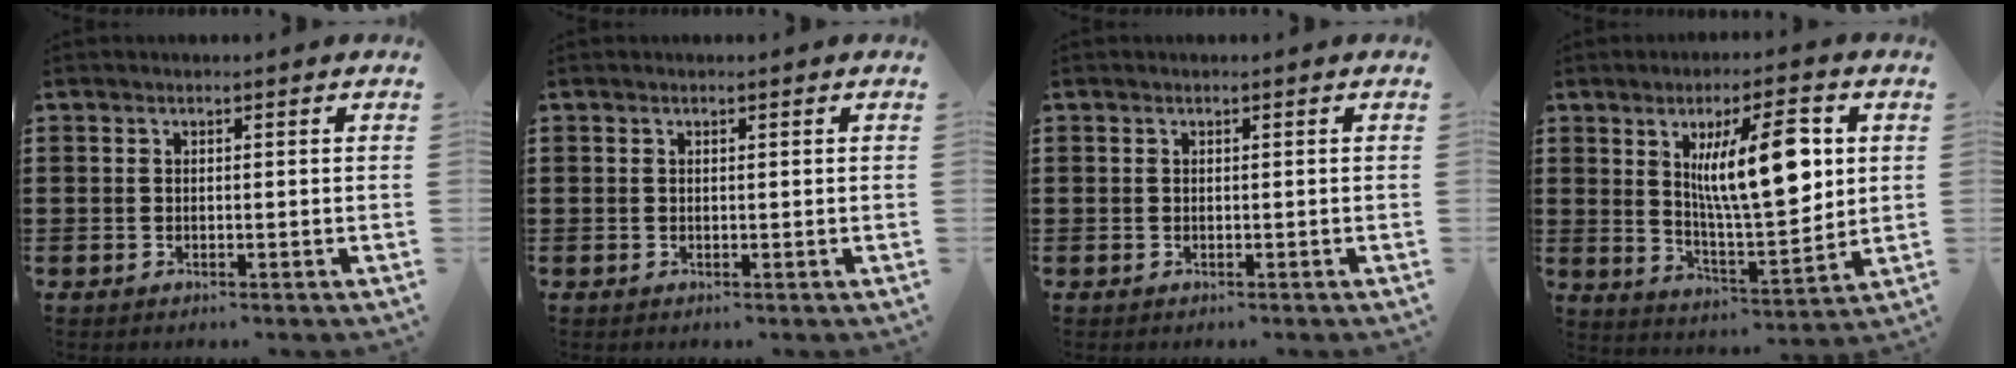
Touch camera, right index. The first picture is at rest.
{"total": 0.0}
{"total": 0.0}
{"total": 13.2, "force": [3.6, 4.1, 12.0], "torque": [-0.205, 0.003, 0.058]}